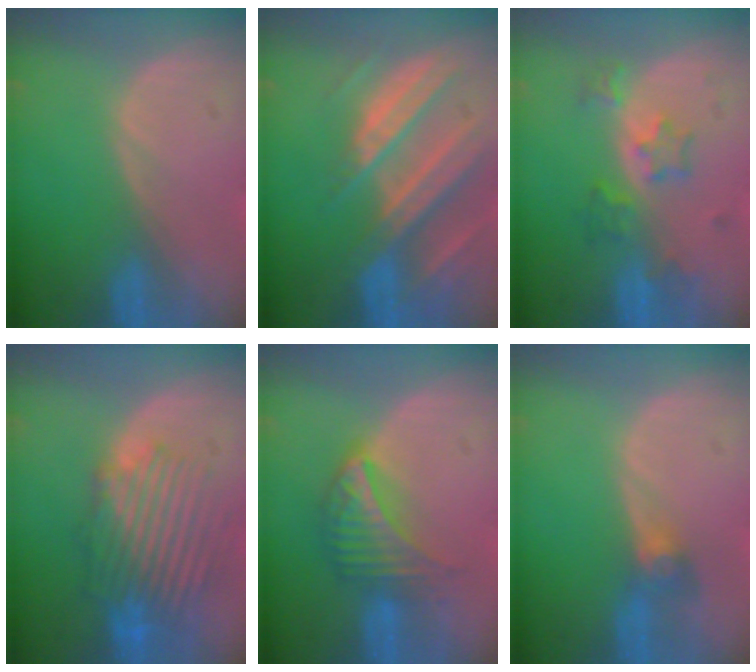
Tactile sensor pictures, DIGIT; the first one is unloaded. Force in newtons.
{"total": 10.4, "press": 9.2, "slide": 4.9}
{"total": 5.2, "press": 4.9, "slide": 1.5}
{"total": 10.2, "press": 9.2, "slide": 4.3}
{"total": 7.4, "press": 6.6, "slide": 3.5}
{"total": 3.1, "press": 2.7, "slide": 1.5}